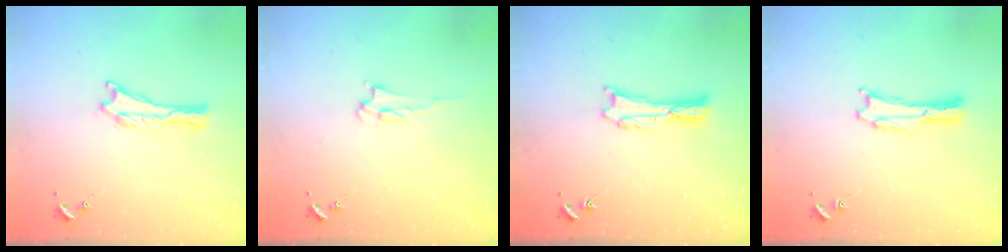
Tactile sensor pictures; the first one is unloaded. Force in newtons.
{"total": 2.0, "press": 1.9, "slide": 0.3}
{"total": 0.5, "press": 0.5, "slide": 0.2}
{"total": 0.7, "press": 0.7, "slide": 0.1}